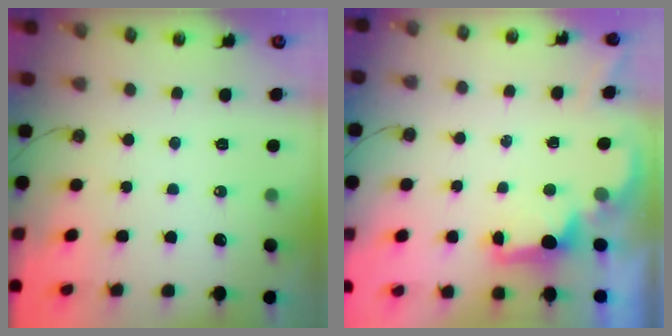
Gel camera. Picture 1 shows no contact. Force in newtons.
{"total": 2.1, "press": 1.9, "slide": 0.8}